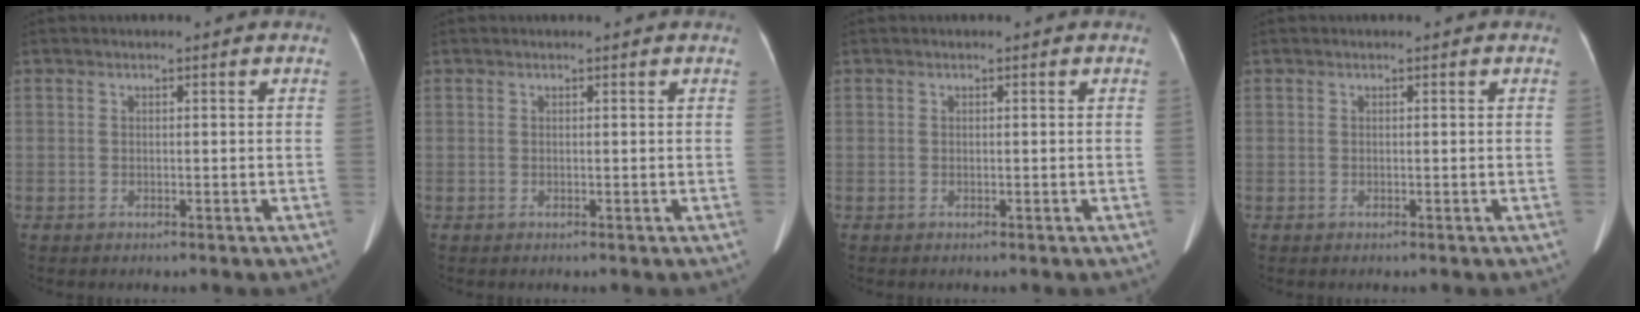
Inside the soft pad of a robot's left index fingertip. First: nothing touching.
{"total": 0.7, "force": [0.6, 0.0, 0.2], "torque": [-0.004, 0.002, 0.007]}
{"total": 0.0}
{"total": 0.0}